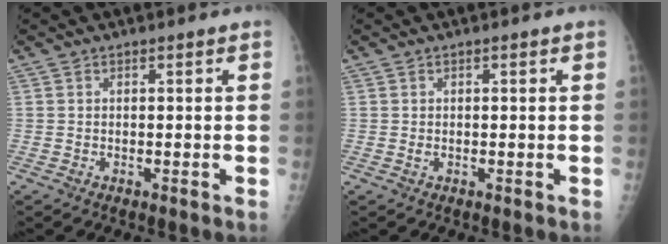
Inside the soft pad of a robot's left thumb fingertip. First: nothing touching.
{"total": 0.8, "force": [0.1, 0.3, 0.8], "torque": [-0.016, 0.005, 0.006]}